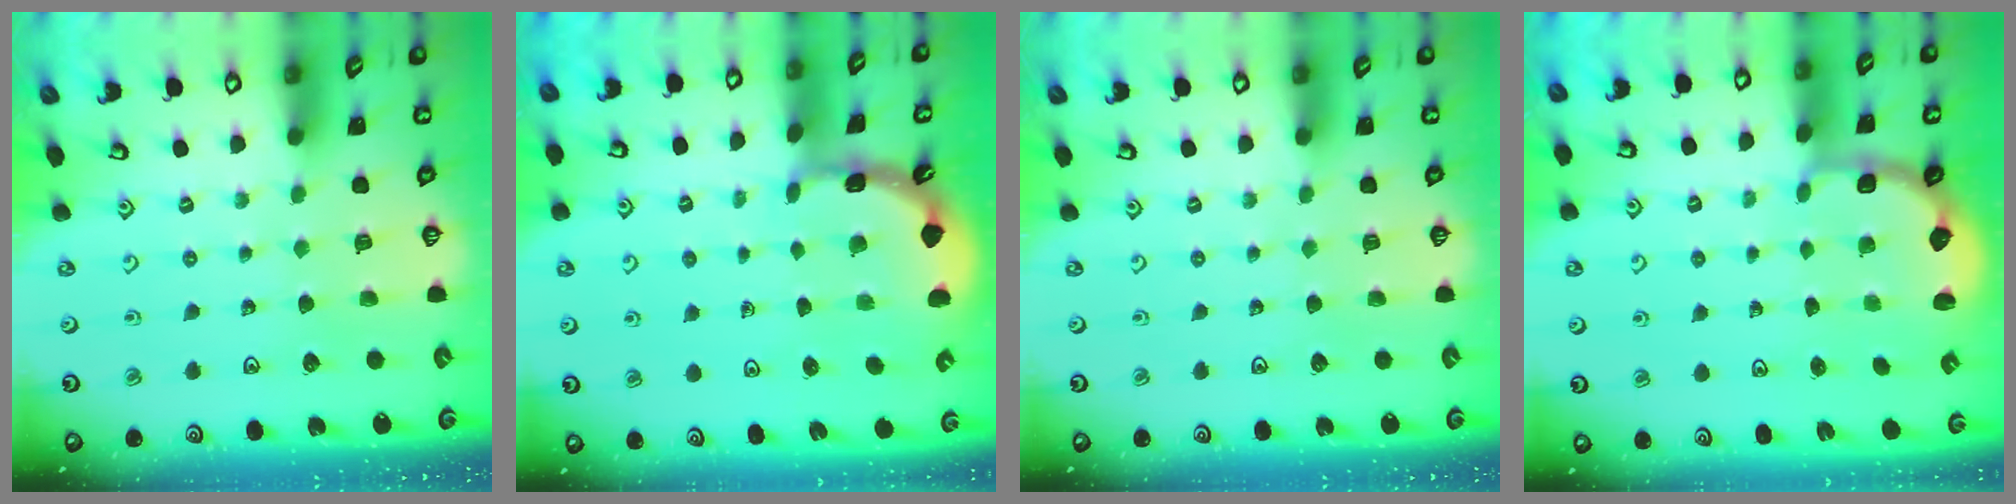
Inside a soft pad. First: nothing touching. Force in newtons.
{"total": 1.9, "press": 1.9, "slide": 0.1}
{"total": 0.0}
{"total": 2.7, "press": 2.3, "slide": 1.5}